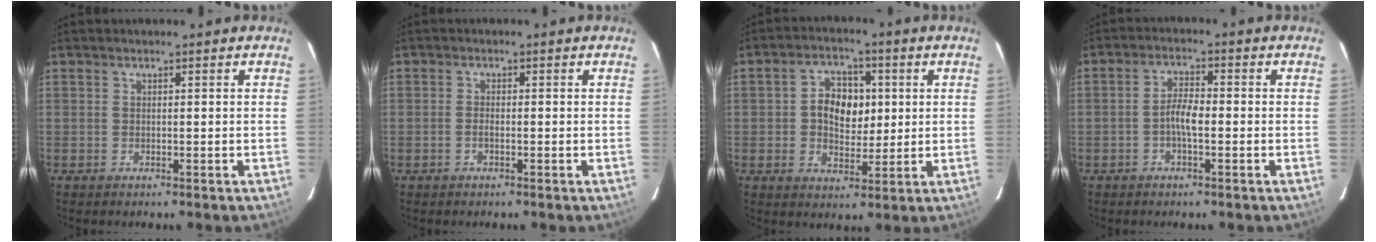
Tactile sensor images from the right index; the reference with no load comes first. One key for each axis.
{"total": 1.2, "fx": -0.5, "fy": 0.5, "fz": 0.9, "tx": -0.021, "ty": 0.002, "tz": -0.009}
{"total": 8.3, "fx": 1.0, "fy": 6.0, "fz": 5.7, "tx": -0.104, "ty": 0.018, "tz": 0.020}
{"total": 3.9, "fx": -1.1, "fy": 1.1, "fz": 3.6, "tx": -0.071, "ty": 0.009, "tz": -0.022}